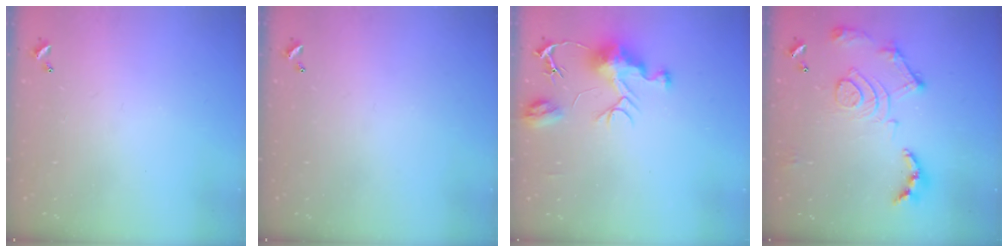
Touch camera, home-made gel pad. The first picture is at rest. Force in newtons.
{"total": 0.0}
{"total": 9.2, "press": 9.2, "slide": 1.0}
{"total": 16.8, "press": 16.7, "slide": 1.6}